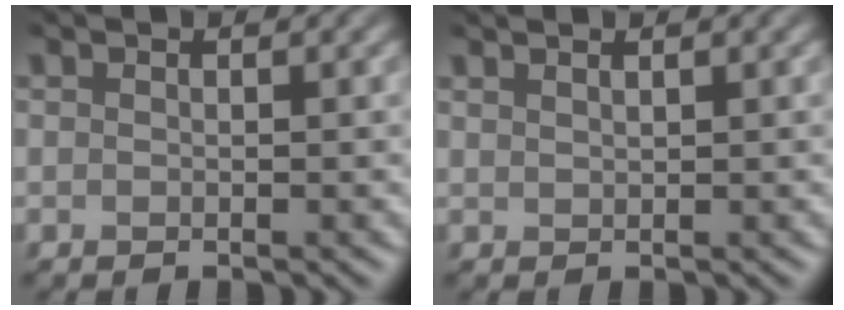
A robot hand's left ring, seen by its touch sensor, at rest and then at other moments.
{"total": 1.0, "force": [0.8, 0.3, 0.5], "torque": [0.001, 0.007, 0.007]}